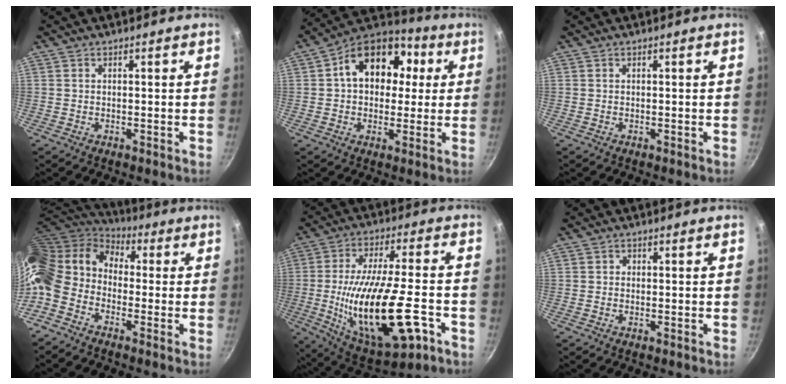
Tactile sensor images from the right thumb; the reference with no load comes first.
{"total": 16.1, "force": [3.2, 11.9, 10.3], "torque": [-0.125, 0.027, 0.034]}
{"total": 0.0}
{"total": 16.7, "force": [-1.6, 11.6, 11.9], "torque": [-0.230, 0.039, -0.061]}
{"total": 22.7, "force": [-4.4, 7.5, 21.0], "torque": [-0.400, 0.006, -0.078]}
{"total": 0.7, "force": [-0.1, 0.6, 0.1], "torque": [0.001, 0.003, -0.004]}